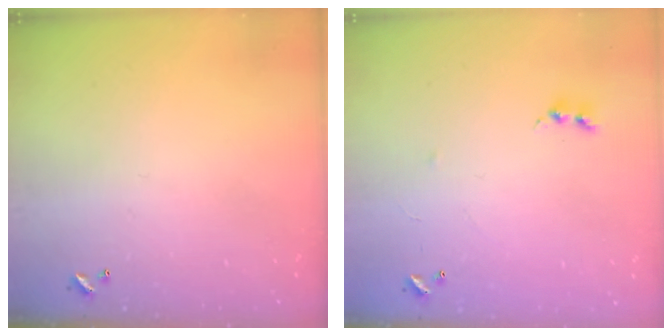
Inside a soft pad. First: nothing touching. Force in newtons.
{"total": 6.5, "press": 6.5, "slide": 0.6}